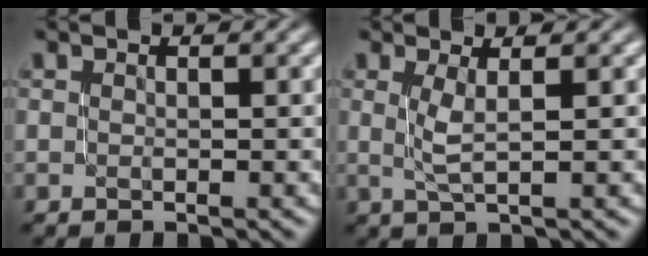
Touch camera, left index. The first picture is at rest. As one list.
[{"total": 1.7, "force": [0.5, 0.4, 1.6], "torque": [-0.036, 0.000, 0.012]}]